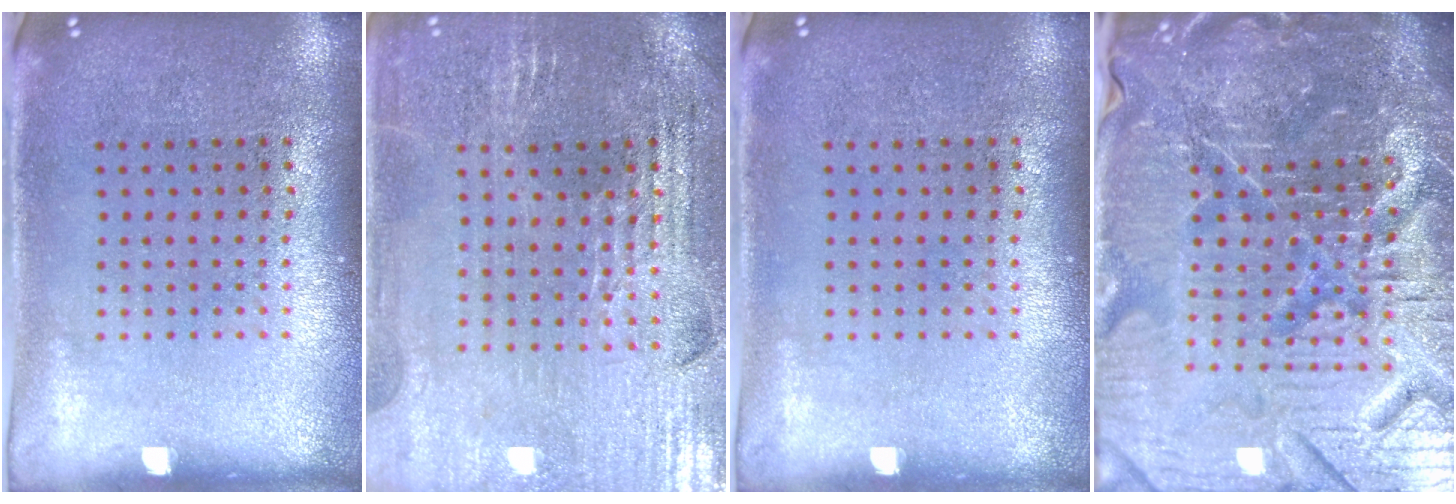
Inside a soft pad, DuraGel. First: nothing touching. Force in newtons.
{"total": 2.9, "press": 2.8, "slide": 0.5}
{"total": 0.0}
{"total": 7.3, "press": 6.5, "slide": 3.4}